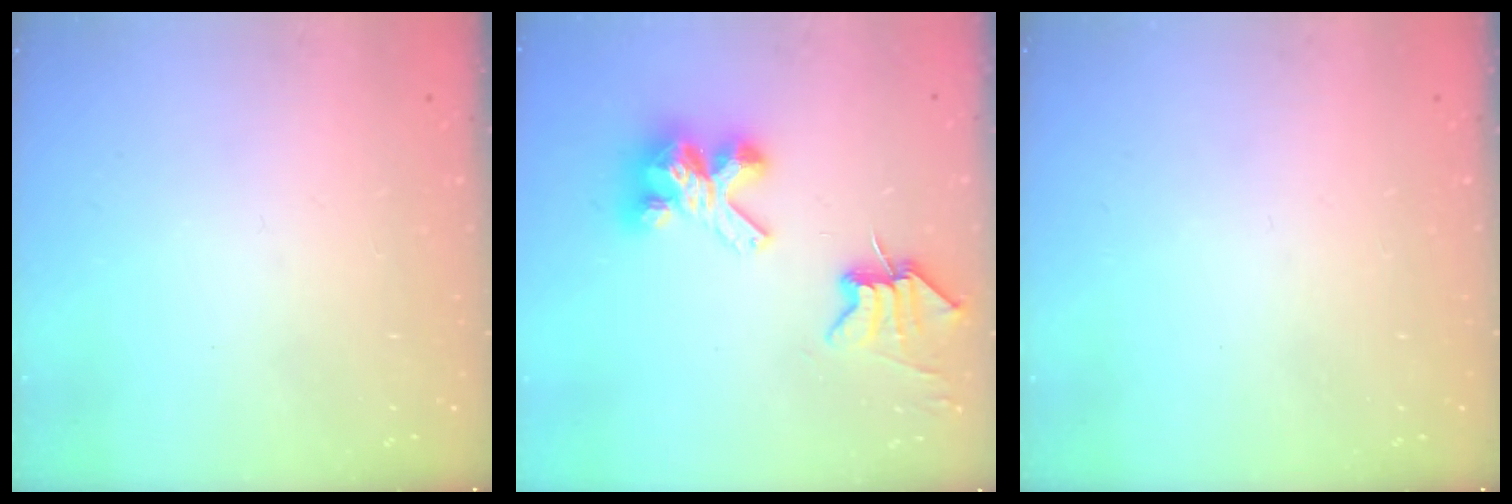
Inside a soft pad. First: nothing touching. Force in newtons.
{"total": 9.8, "press": 9.8, "slide": 1.0}
{"total": 0.0}